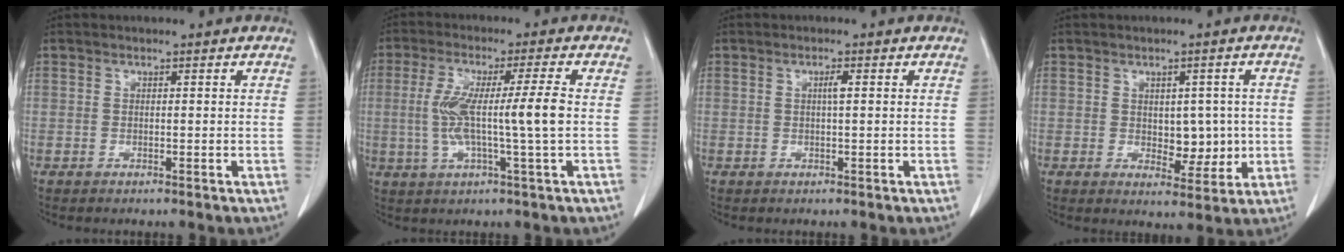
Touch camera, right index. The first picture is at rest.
{"total": 9.7, "force": [-0.2, -0.4, 9.7], "torque": [-0.193, 0.005, -0.004]}
{"total": 1.4, "force": [0.3, 0.1, 1.3], "torque": [-0.025, 0.003, 0.003]}
{"total": 5.4, "force": [0.0, 3.2, 4.4], "torque": [-0.050, 0.001, 0.010]}